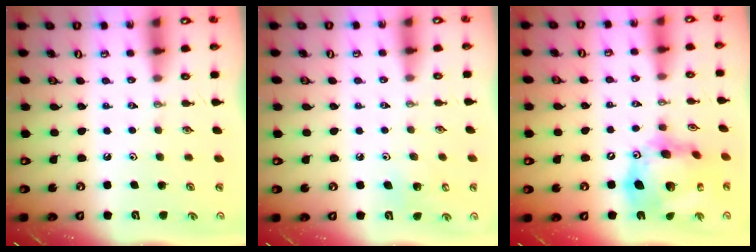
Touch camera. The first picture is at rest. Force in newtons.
{"total": 4.7, "press": 4.6, "slide": 0.4}
{"total": 20.9, "press": 20.8, "slide": 2.3}